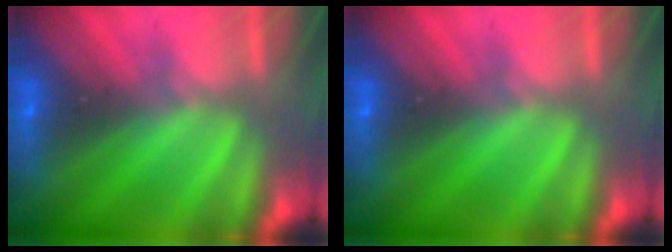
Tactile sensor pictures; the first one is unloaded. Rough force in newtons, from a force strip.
{"total": 0.0}